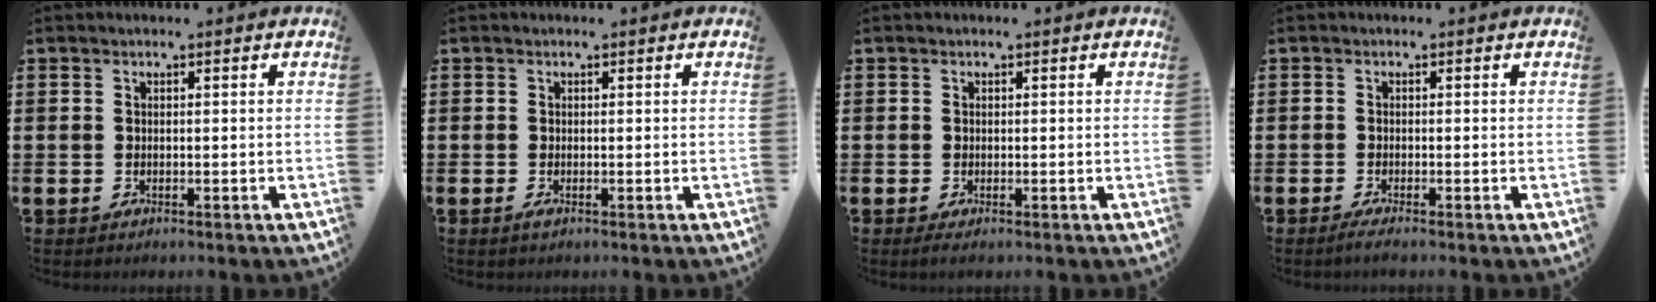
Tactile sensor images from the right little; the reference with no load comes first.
{"total": 0.7, "force": [-0.2, 0.1, 0.6], "torque": [-0.011, -0.002, -0.004]}
{"total": 0.5, "force": [-0.1, 0.0, 0.5], "torque": [-0.009, -0.001, -0.002]}
{"total": 0.9, "force": [-0.7, 0.0, 0.6], "torque": [-0.008, -0.005, -0.012]}